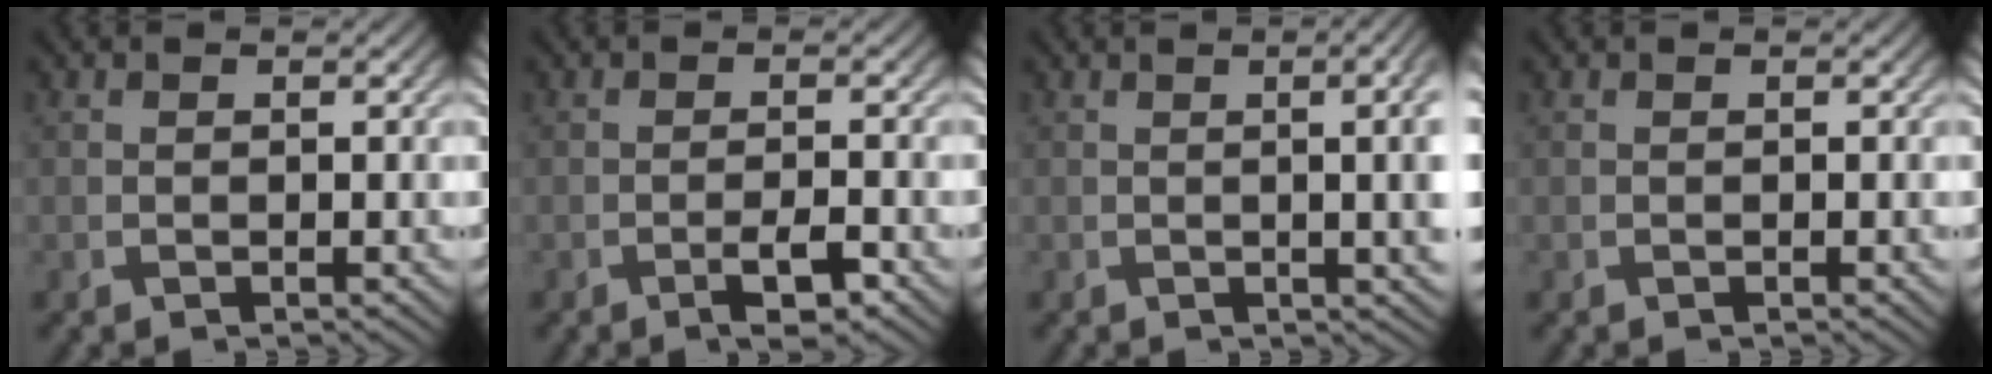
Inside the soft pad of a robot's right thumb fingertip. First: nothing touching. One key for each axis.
{"total": 3.1, "fx": -1.7, "fy": 0.6, "fz": 2.5, "tx": -0.044, "ty": 0.004, "tz": -0.032}
{"total": 9.3, "fx": 0.6, "fy": 3.3, "fz": 8.7, "tx": -0.076, "ty": 0.021, "tz": -0.002}
{"total": 0.6, "fx": -0.1, "fy": 0.1, "fz": 0.6, "tx": -0.008, "ty": -0.001, "tz": 0.000}